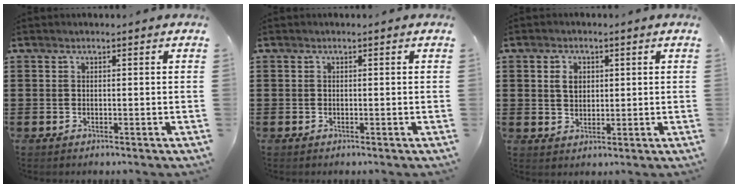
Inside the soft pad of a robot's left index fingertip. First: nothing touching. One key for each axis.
{"total": 0.0}
{"total": 3.1, "fx": 1.1, "fy": 2.2, "fz": 1.8, "tx": -0.036, "ty": 0.005, "tz": 0.017}